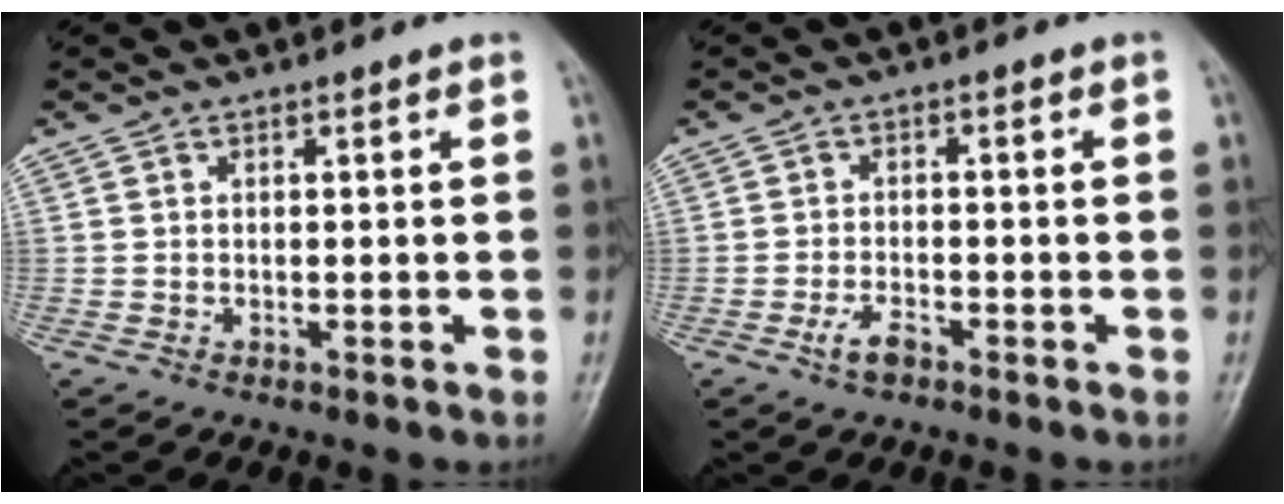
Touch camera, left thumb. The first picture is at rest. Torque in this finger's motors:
{"motor_torque": [-0.02, 0.04, 0.06, 0.04, 0.00]}